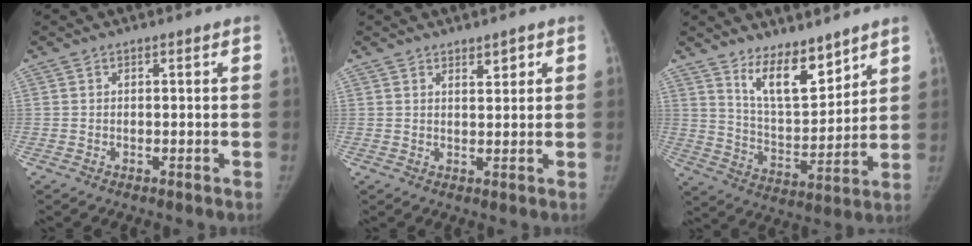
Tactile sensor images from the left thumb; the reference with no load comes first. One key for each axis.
{"total": 2.0, "fx": 1.3, "fy": 0.9, "fz": 1.2, "tx": -0.009, "ty": -0.010, "tz": 0.022}
{"total": 11.5, "fx": 8.4, "fy": 4.3, "fz": 6.6, "tx": -0.086, "ty": -0.073, "tz": 0.162}